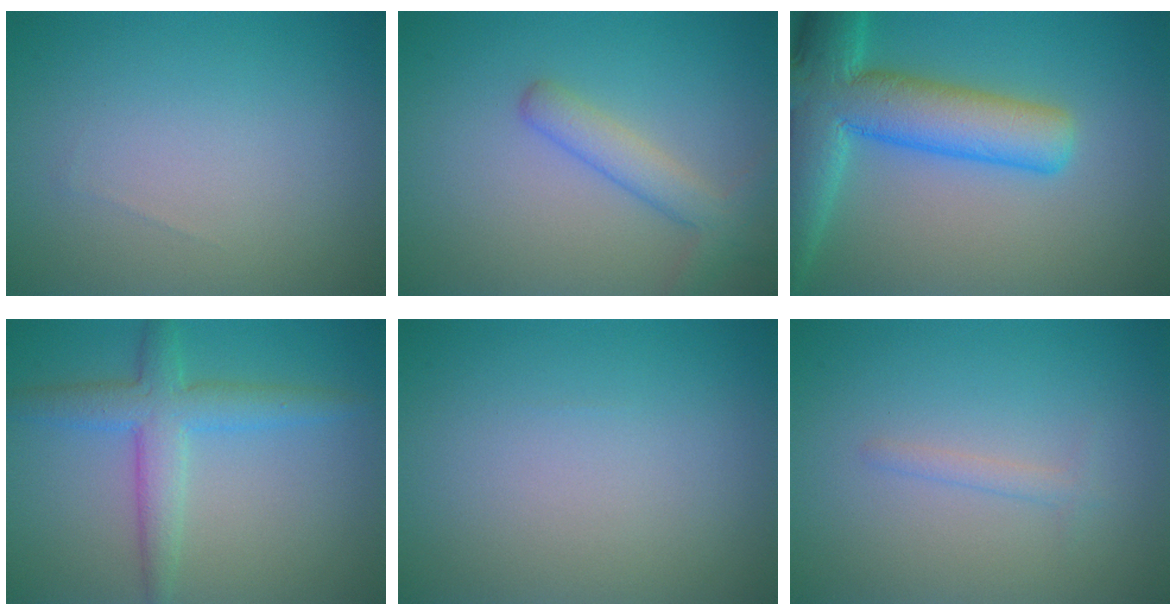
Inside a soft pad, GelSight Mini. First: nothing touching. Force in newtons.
{"total": 3.1, "press": 3.1, "slide": 0.1}
{"total": 9.7, "press": 9.7, "slide": 0.6}
{"total": 4.1, "press": 4.1, "slide": 0.0}
{"total": 0.0}
{"total": 1.0, "press": 1.0, "slide": 0.0}